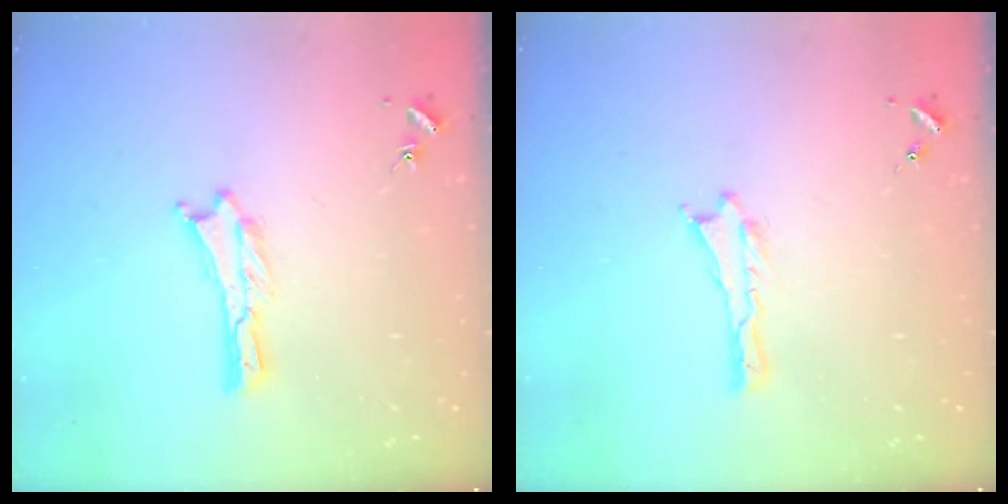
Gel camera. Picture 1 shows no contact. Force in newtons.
{"total": 0.0}